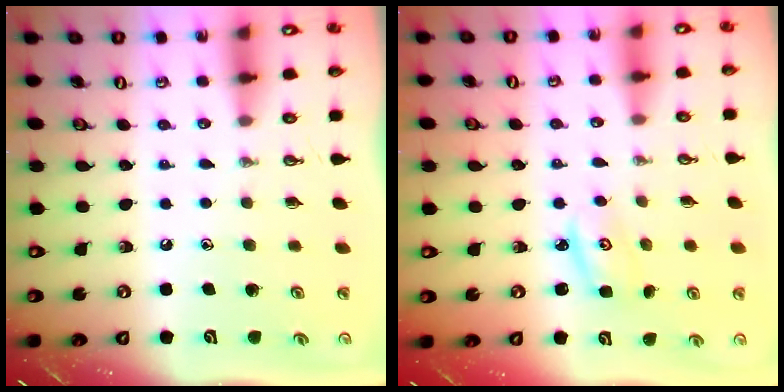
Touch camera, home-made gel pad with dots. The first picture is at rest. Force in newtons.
{"total": 2.4, "press": 2.4, "slide": 0.2}